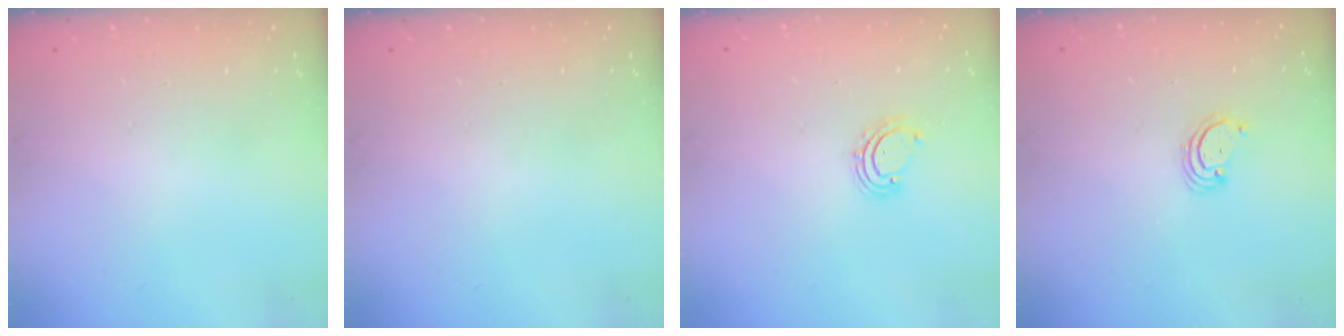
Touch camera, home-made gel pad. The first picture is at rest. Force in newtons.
{"total": 0.0}
{"total": 3.3, "press": 3.3, "slide": 0.3}
{"total": 2.3, "press": 2.3, "slide": 0.2}